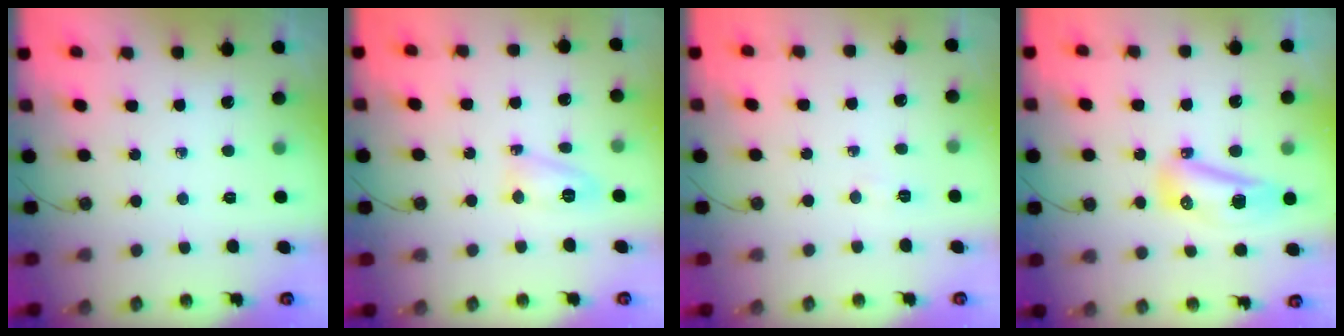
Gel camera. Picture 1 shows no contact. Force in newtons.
{"total": 7.0, "press": 7.0, "slide": 0.4}
{"total": 2.4, "press": 2.3, "slide": 0.7}
{"total": 9.6, "press": 9.5, "slide": 1.2}